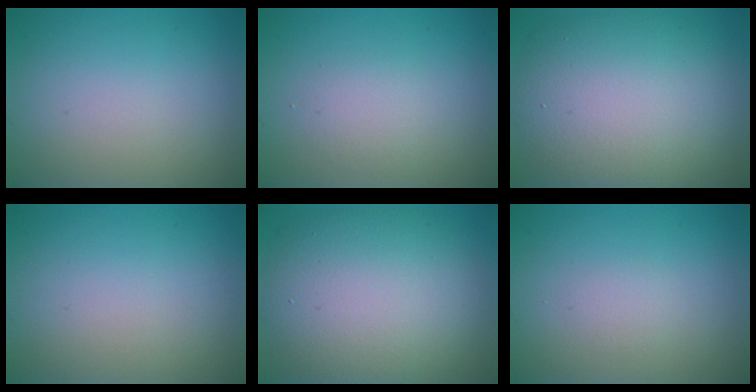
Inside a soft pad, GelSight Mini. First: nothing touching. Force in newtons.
{"total": 1.6, "press": 1.6, "slide": 0.1}
{"total": 11.4, "press": 11.4, "slide": 0.6}
{"total": 0.0}
{"total": 11.1, "press": 11.1, "slide": 0.8}
{"total": 0.7, "press": 0.7, "slide": 0.0}